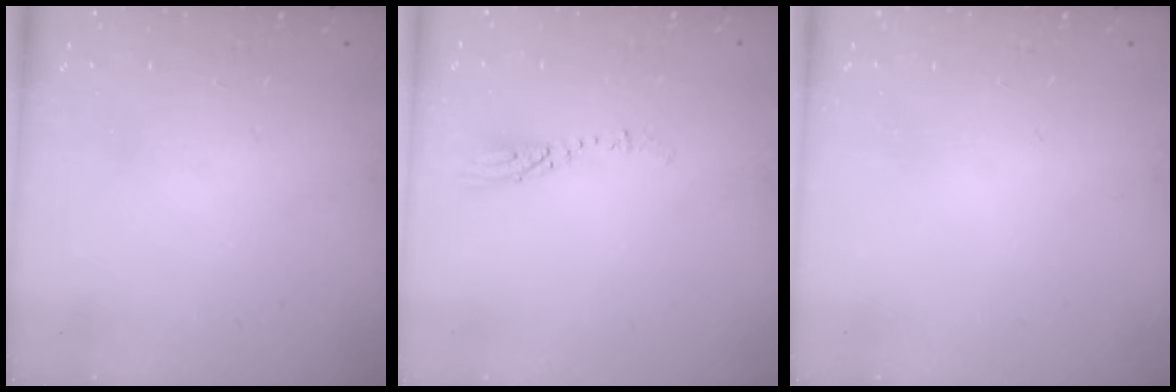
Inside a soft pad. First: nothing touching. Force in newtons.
{"total": 3.6, "press": 3.5, "slide": 0.5}
{"total": 0.0}